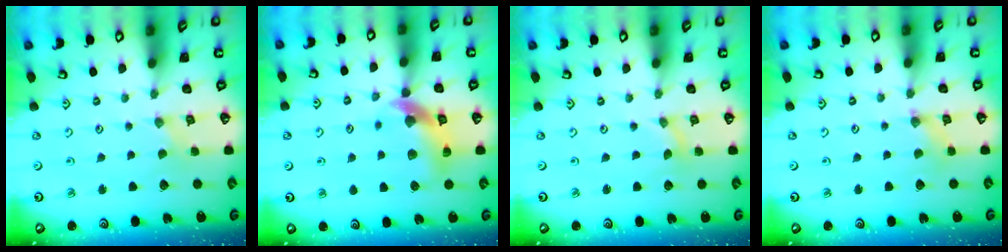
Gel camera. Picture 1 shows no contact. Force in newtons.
{"total": 10.3, "press": 10.1, "slide": 1.6}
{"total": 0.0}
{"total": 1.6, "press": 1.5, "slide": 0.2}